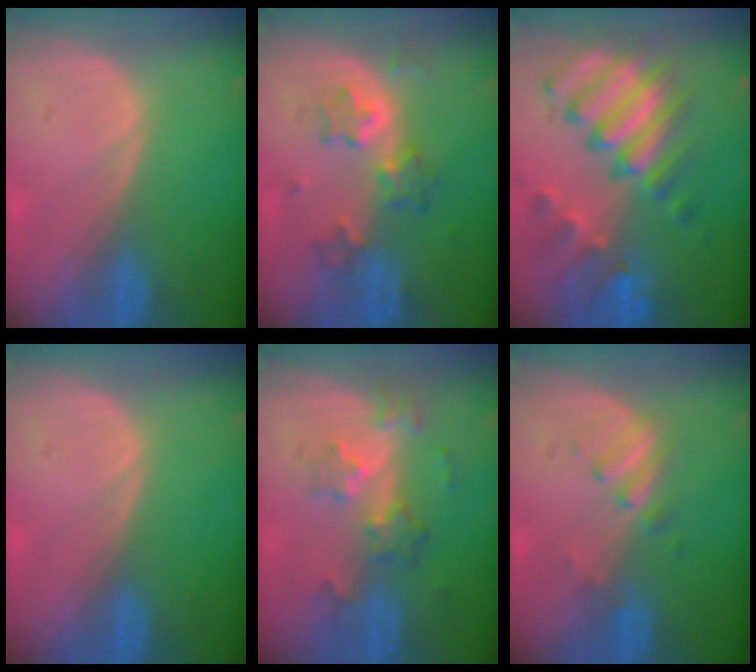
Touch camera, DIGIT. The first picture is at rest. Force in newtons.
{"total": 5.8, "press": 5.7, "slide": 1.2}
{"total": 11.5, "press": 9.9, "slide": 5.8}
{"total": 0.0}
{"total": 6.1, "press": 5.3, "slide": 2.9}
{"total": 2.7, "press": 2.7, "slide": 0.5}